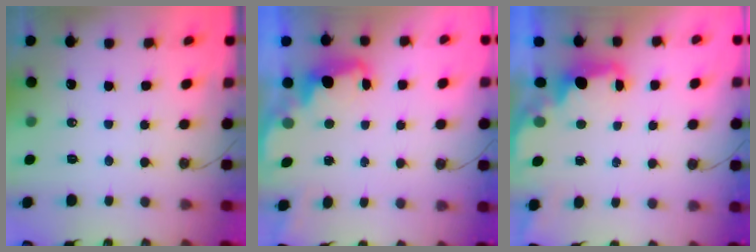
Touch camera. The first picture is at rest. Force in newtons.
{"total": 2.4, "press": 2.3, "slide": 0.5}
{"total": 1.9, "press": 1.8, "slide": 0.8}